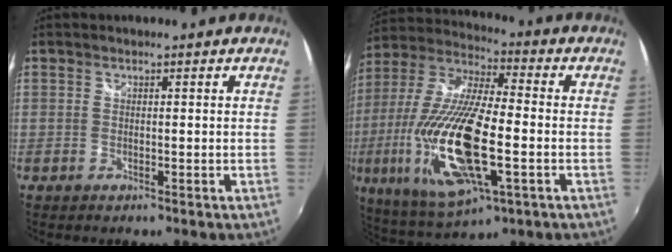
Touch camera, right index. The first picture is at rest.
{"total": 23.8, "force": [-5.7, 7.1, 22.0], "torque": [-0.454, -0.037, -0.102]}